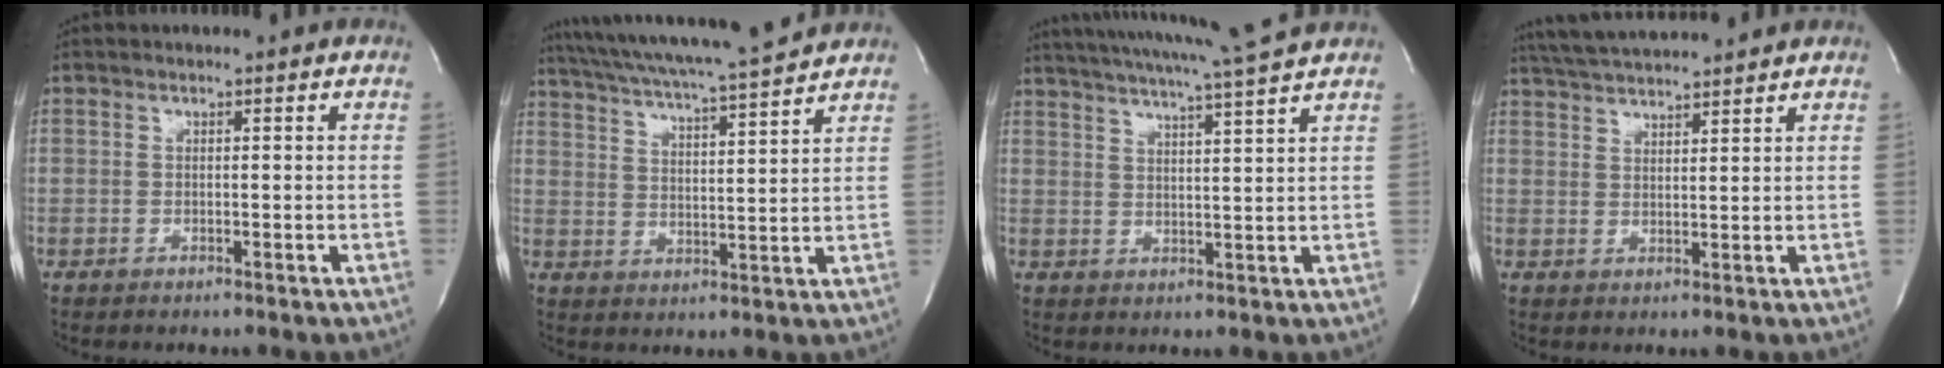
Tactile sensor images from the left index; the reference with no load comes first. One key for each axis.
{"total": 17.0, "fx": 15.3, "fy": 0.0, "fz": 7.4, "tx": -0.140, "ty": 0.009, "tz": 0.232}
{"total": 14.7, "fx": 13.0, "fy": -1.8, "fz": 6.6, "tx": -0.121, "ty": -0.015, "tz": 0.179}
{"total": 12.7, "fx": 11.8, "fy": 0.9, "fz": 4.8, "tx": -0.095, "ty": 0.025, "tz": 0.188}